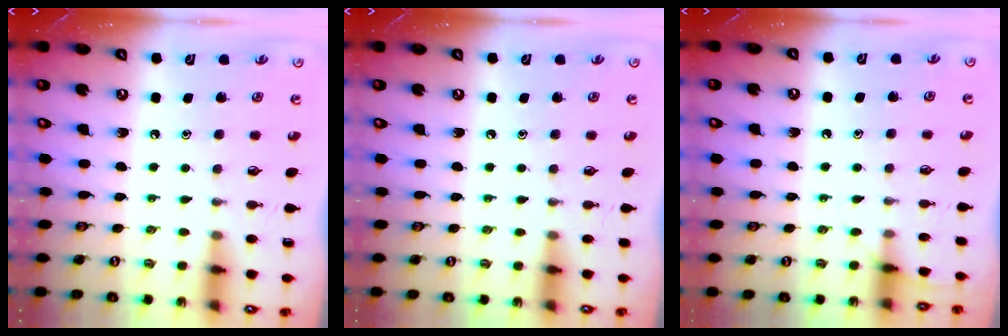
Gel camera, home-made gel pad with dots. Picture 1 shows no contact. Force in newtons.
{"total": 2.8, "press": 2.8, "slide": 0.4}
{"total": 5.0, "press": 5.0, "slide": 0.6}